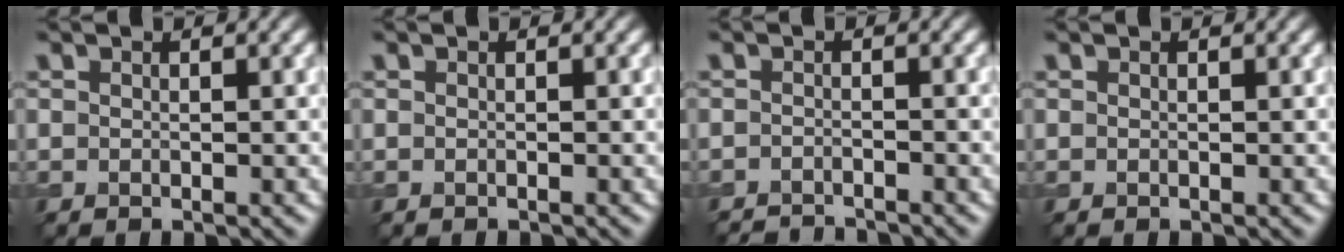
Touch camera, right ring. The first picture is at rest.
{"total": 0.7, "force": [-0.4, 0.3, 0.5], "torque": [-0.002, -0.001, -0.013]}
{"total": 3.1, "force": [-2.9, 0.4, 0.7], "torque": [-0.004, -0.009, -0.050]}
{"total": 0.0}